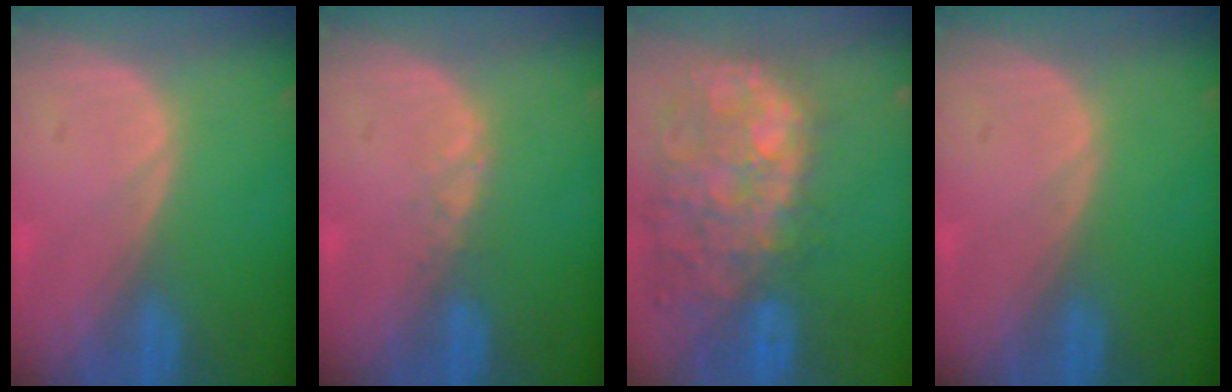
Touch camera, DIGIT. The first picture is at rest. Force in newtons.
{"total": 1.0, "press": 1.0, "slide": 0.2}
{"total": 14.0, "press": 11.6, "slide": 7.9}
{"total": 0.0}